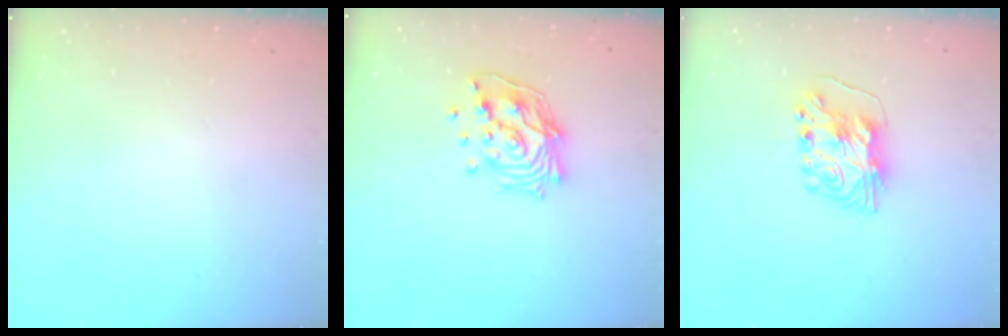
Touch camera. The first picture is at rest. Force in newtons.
{"total": 15.0, "press": 14.9, "slide": 2.0}
{"total": 8.2, "press": 8.2, "slide": 0.6}